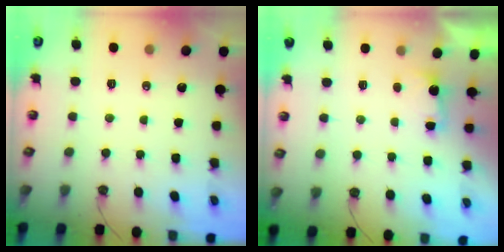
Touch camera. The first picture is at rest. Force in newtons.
{"total": 2.1, "press": 1.9, "slide": 0.9}